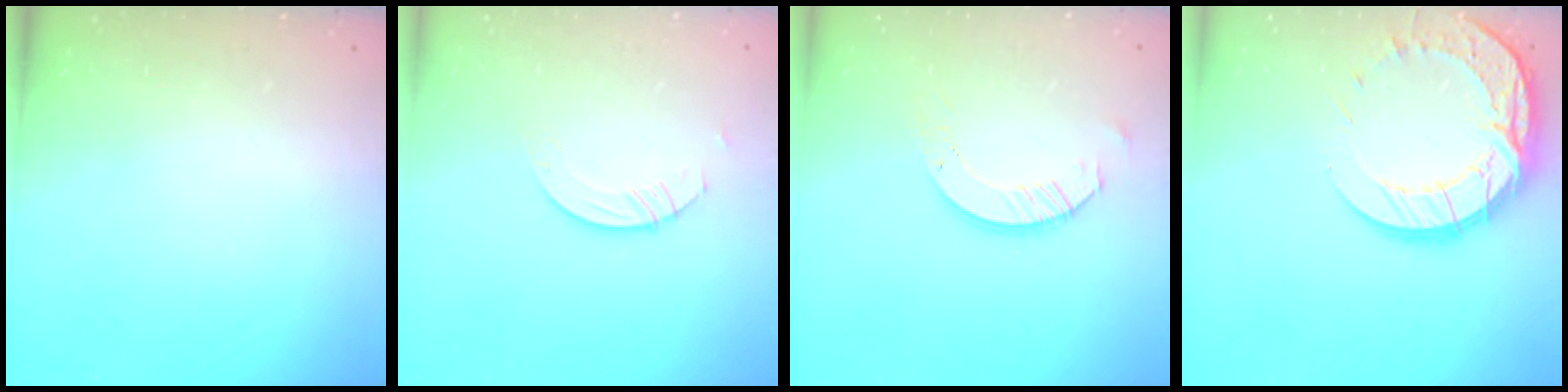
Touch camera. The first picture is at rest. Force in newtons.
{"total": 2.8, "press": 2.8, "slide": 0.2}
{"total": 7.6, "press": 7.5, "slide": 0.5}
{"total": 14.6, "press": 14.6, "slide": 1.2}